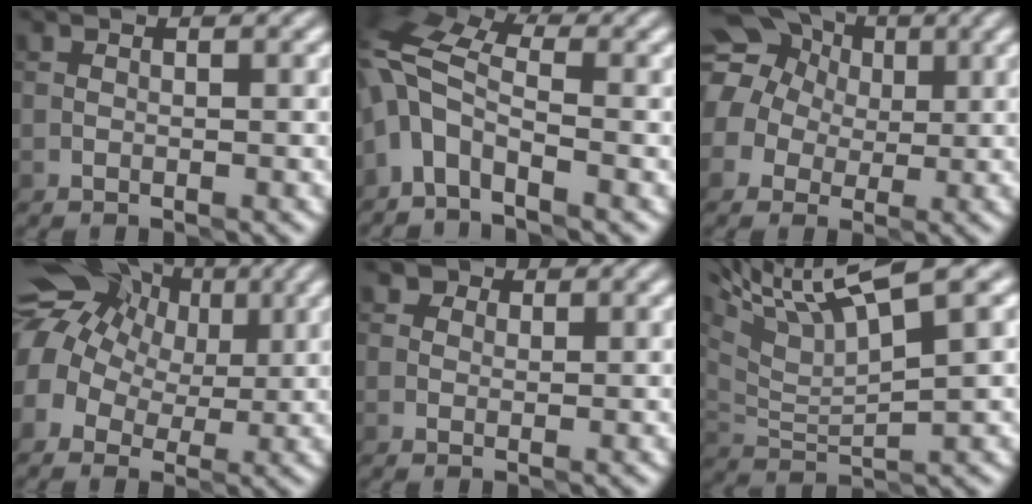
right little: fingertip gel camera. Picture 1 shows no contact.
{"total": 5.2, "force": [-1.9, 2.7, 4.0], "torque": [-0.083, 0.014, -0.050]}
{"total": 16.1, "force": [5.1, 14.0, 6.3], "torque": [-0.157, 0.049, 0.046]}
{"total": 14.0, "force": [5.4, 10.5, 7.6], "torque": [-0.162, 0.056, 0.069]}
{"total": 3.1, "force": [2.0, 2.0, 1.4], "torque": [-0.015, 0.011, 0.007]}
{"total": 7.8, "force": [5.1, 1.5, 5.7], "torque": [-0.111, 0.022, 0.096]}